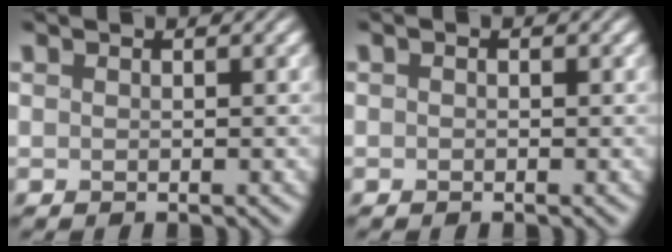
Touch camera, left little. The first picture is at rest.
{"total": 0.5, "force": [-0.4, 0.2, 0.2], "torque": [-0.002, 0.000, -0.012]}